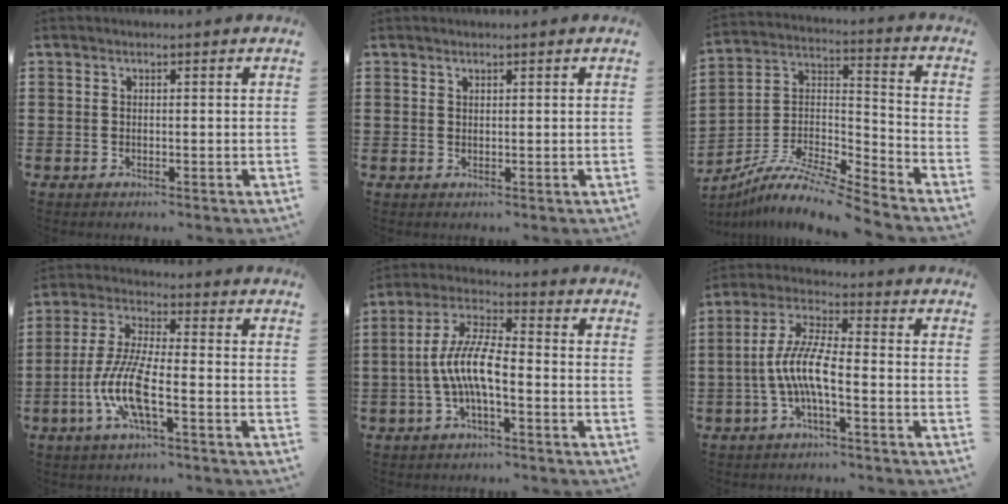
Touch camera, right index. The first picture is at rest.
{"total": 0.6, "force": [0.5, 0.3, 0.0], "torque": [-0.002, 0.001, 0.011]}
{"total": 9.3, "force": [-8.1, 1.5, 4.4], "torque": [-0.097, 0.002, -0.167]}
{"total": 9.2, "force": [-3.4, 2.0, 8.3], "torque": [-0.193, -0.016, -0.069]}
{"total": 8.4, "force": [-2.2, 2.3, 7.8], "torque": [-0.174, -0.008, -0.046]}
{"total": 7.9, "force": [-2.6, 1.5, 7.3], "torque": [-0.171, -0.014, -0.057]}